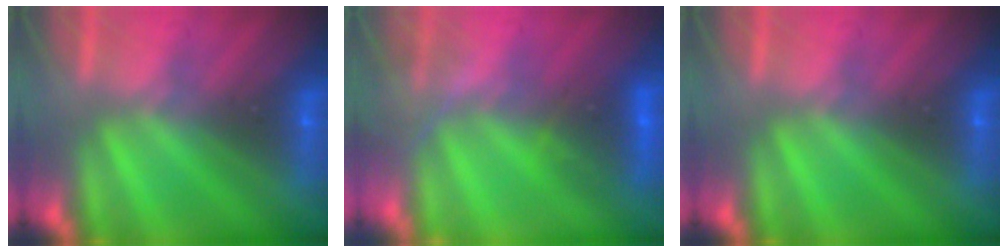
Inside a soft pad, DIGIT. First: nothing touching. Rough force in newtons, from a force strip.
{"total": 4.8}
{"total": 0.0}